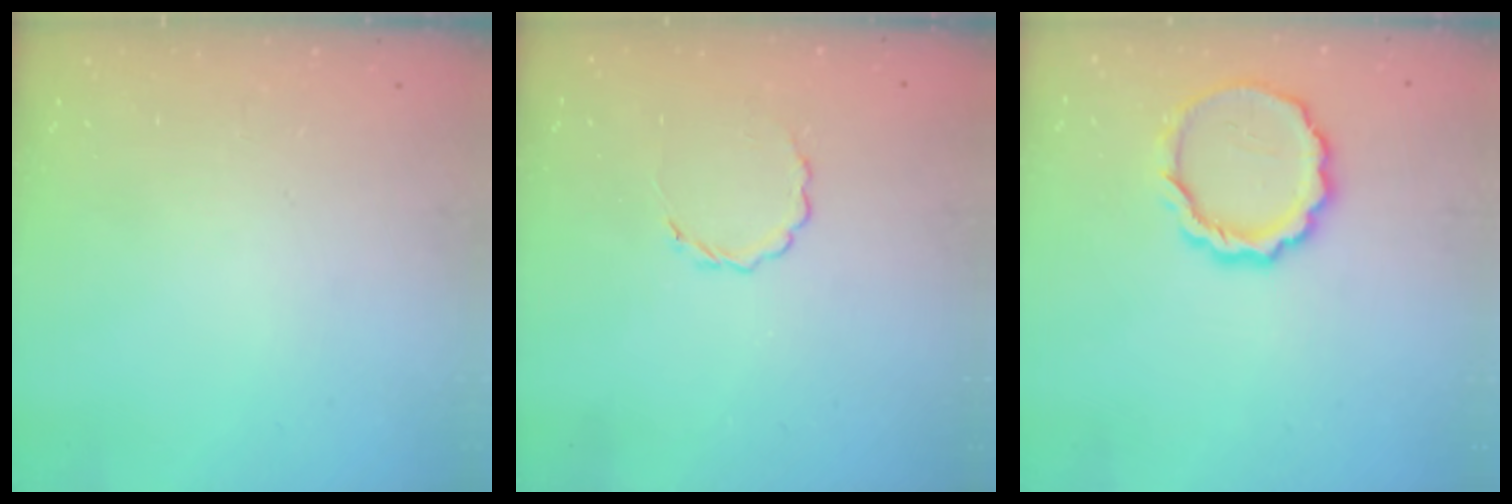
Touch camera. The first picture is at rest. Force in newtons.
{"total": 3.1, "press": 3.0, "slide": 1.1}
{"total": 10.9, "press": 10.7, "slide": 2.0}